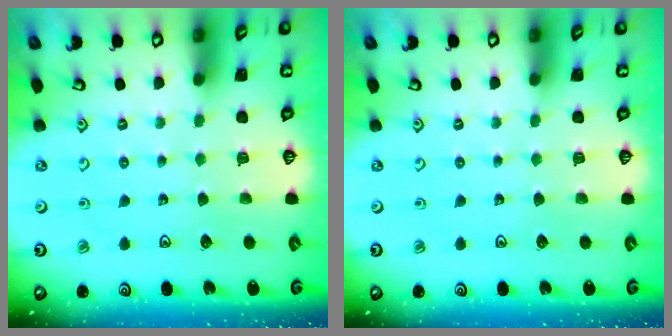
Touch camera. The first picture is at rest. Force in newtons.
{"total": 0.0}